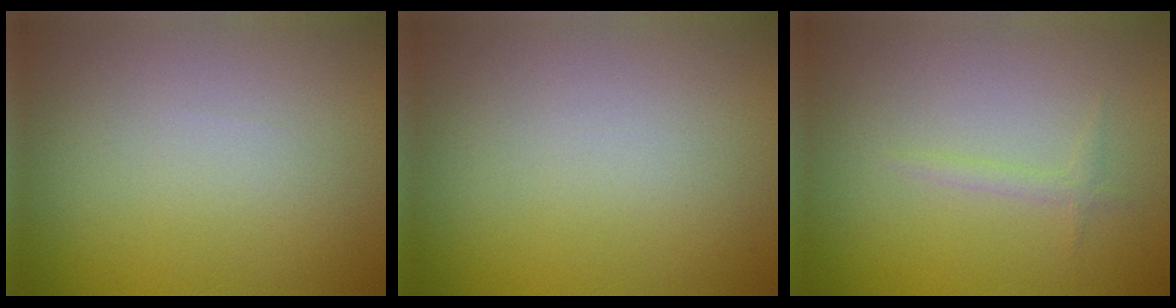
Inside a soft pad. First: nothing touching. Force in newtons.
{"total": 0.0}
{"total": 0.8, "press": 0.8, "slide": 0.1}